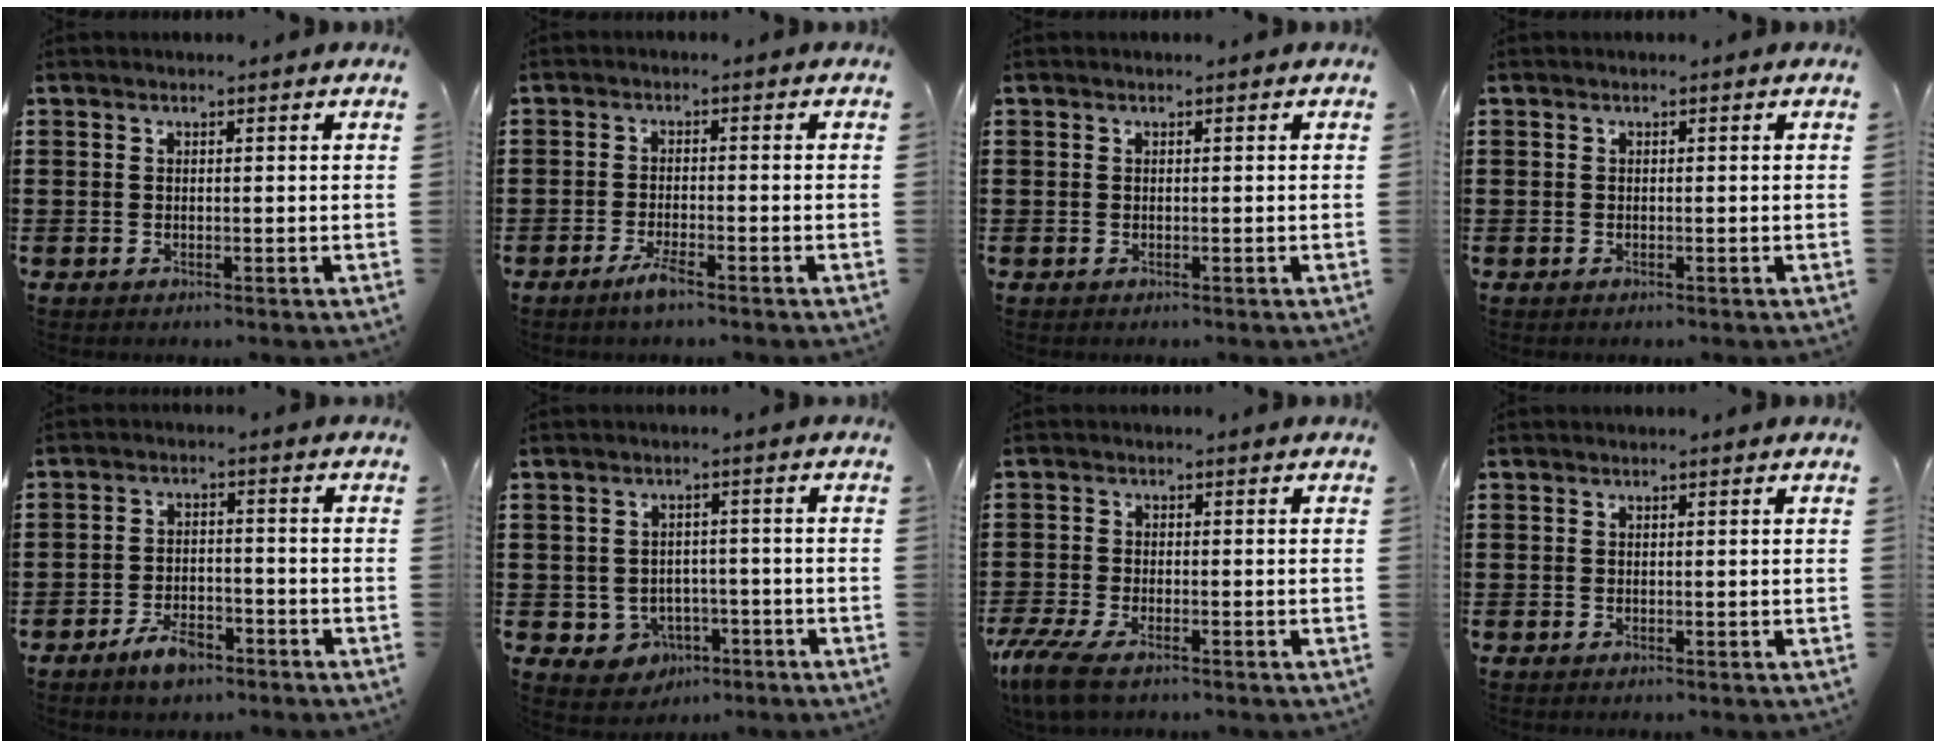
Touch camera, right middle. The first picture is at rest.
{"total": 2.8, "force": [-1.9, 0.3, 2.1], "torque": [-0.049, -0.002, -0.039]}
{"total": 0.0}
{"total": 0.0}
{"total": 4.7, "force": [-3.3, 2.0, 2.6], "torque": [-0.054, 0.007, -0.066]}
{"total": 3.2, "force": [-1.7, 2.7, 0.7], "torque": [-0.024, 0.006, -0.036]}
{"total": 4.7, "force": [-3.4, 1.2, 2.9], "torque": [-0.084, -0.011, -0.075]}
{"total": 0.0}